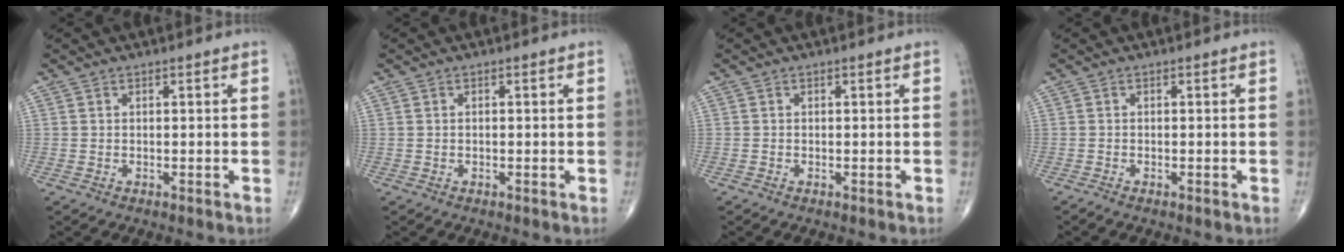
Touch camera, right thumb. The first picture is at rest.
{"total": 0.0}
{"total": 0.0}
{"total": 0.7, "force": [-0.7, 0.1, 0.3], "torque": [-0.013, -0.002, -0.014]}